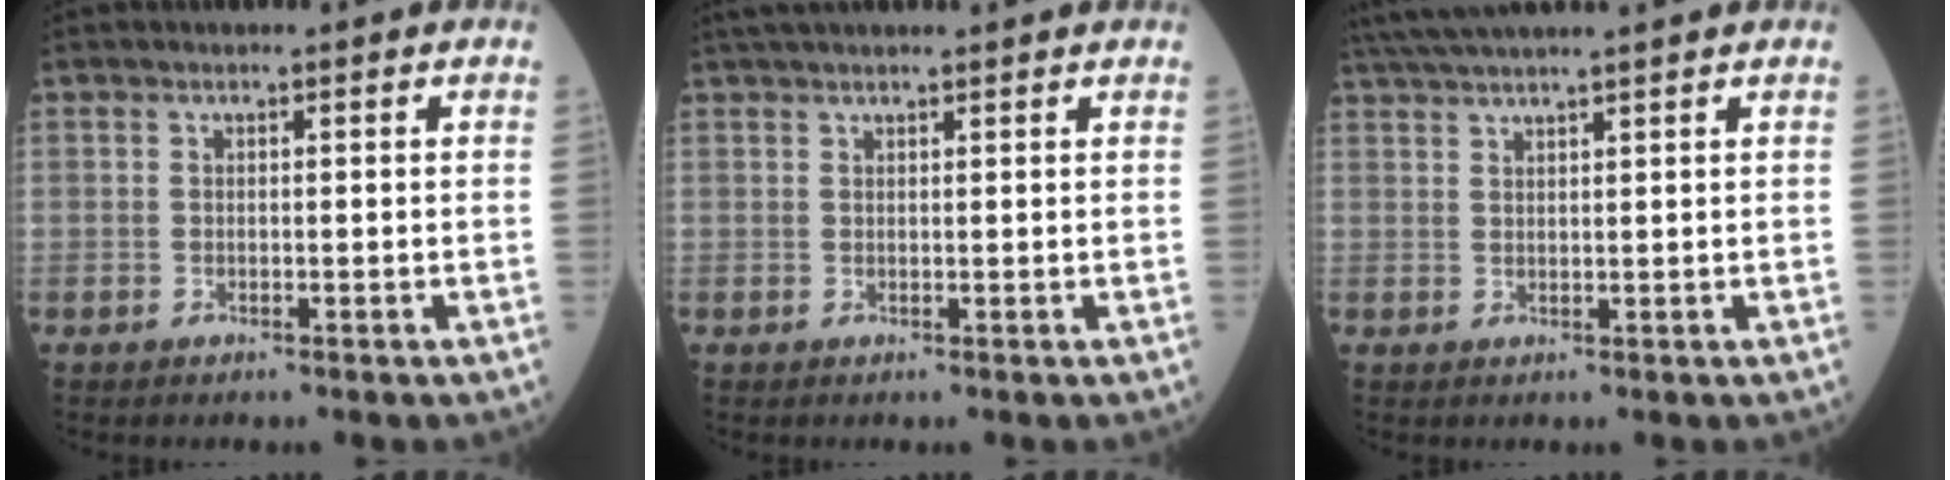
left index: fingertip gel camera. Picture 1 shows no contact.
{"total": 7.0, "force": [6.1, 0.1, 3.3], "torque": [-0.048, 0.033, 0.088]}
{"total": 8.5, "force": [7.4, -1.1, 4.1], "torque": [-0.071, 0.030, 0.117]}